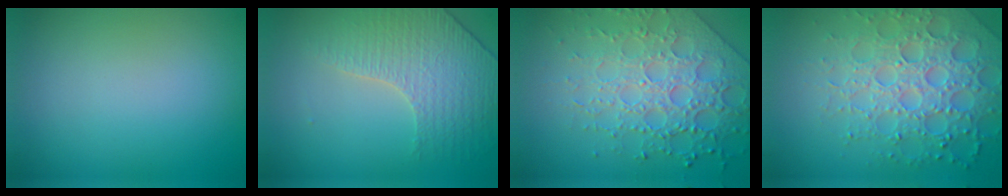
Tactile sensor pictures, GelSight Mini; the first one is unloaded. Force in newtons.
{"total": 3.9, "press": 3.5, "slide": 1.7}
{"total": 6.6, "press": 5.4, "slide": 3.9}
{"total": 6.9, "press": 6.7, "slide": 1.6}